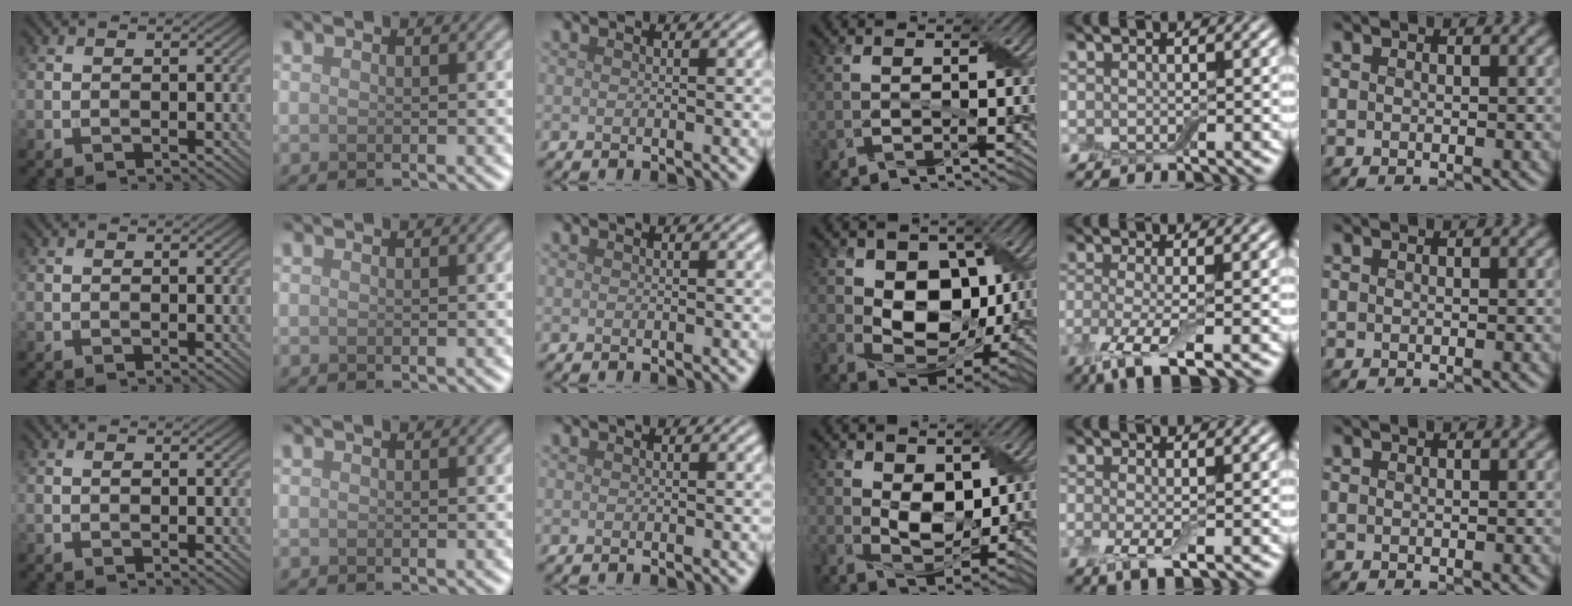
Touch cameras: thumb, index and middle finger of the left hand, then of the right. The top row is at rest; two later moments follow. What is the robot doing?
{"motion": "peel", "object": "small bumper sticker"}